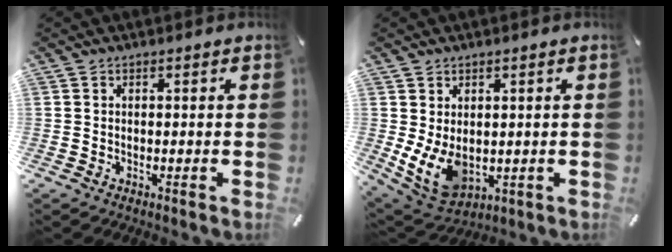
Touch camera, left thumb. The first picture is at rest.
{"total": 8.5, "force": [0.3, 6.4, 5.6], "torque": [-0.112, -0.011, 0.011]}